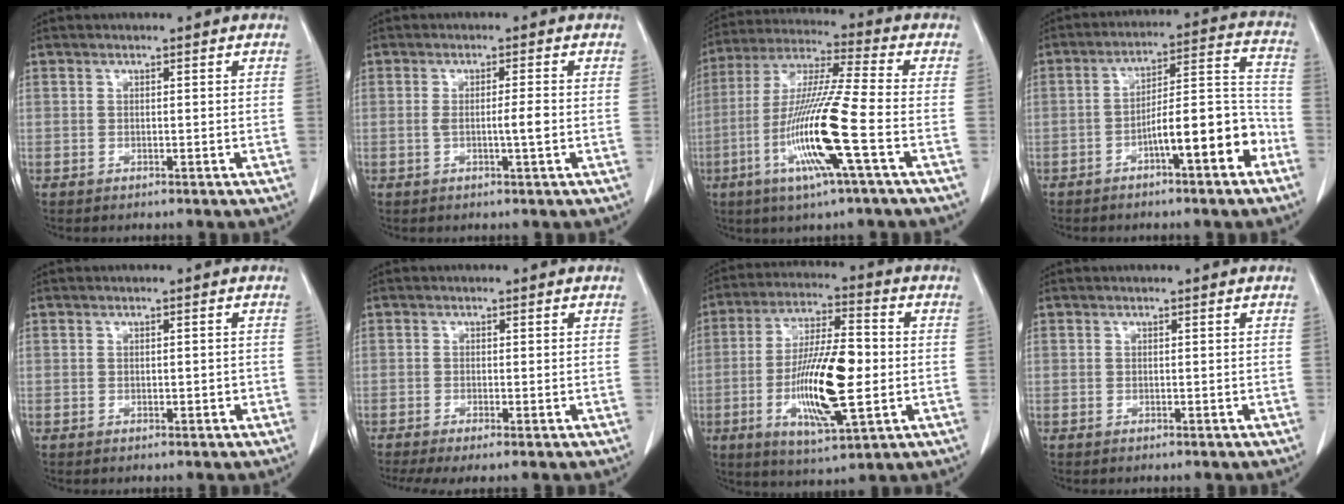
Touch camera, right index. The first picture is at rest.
{"total": 2.8, "force": [-0.4, -0.2, 2.8], "torque": [-0.050, -0.002, -0.007]}
{"total": 15.3, "force": [-4.9, -0.6, 14.5], "torque": [-0.296, -0.015, -0.100]}
{"total": 11.6, "force": [-5.3, 1.9, 10.1], "torque": [-0.153, 0.030, -0.080]}
{"total": 1.3, "force": [-0.2, 0.6, 1.1], "torque": [-0.018, 0.002, 0.000]}
{"total": 4.7, "force": [-3.2, 0.7, 3.4], "torque": [-0.059, -0.011, -0.056]}
{"total": 15.3, "force": [-2.3, 3.4, 14.8], "torque": [-0.281, -0.005, -0.038]}
{"total": 0.0}